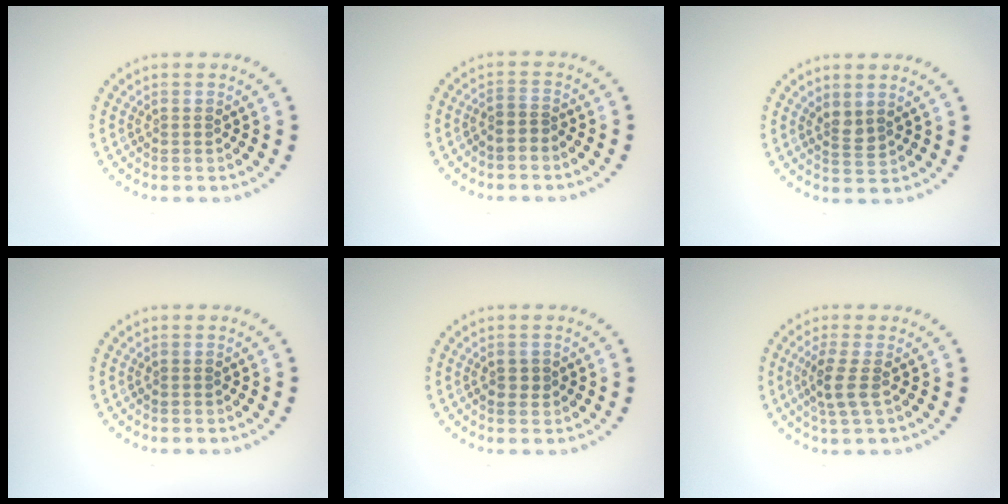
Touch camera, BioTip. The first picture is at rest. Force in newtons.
{"total": 0.9, "press": 0.7, "slide": 0.6}
{"total": 1.5, "press": 1.3, "slide": 0.8}
{"total": 0.0}
{"total": 1.2, "press": 1.2, "slide": 0.1}
{"total": 2.6, "press": 2.1, "slide": 1.5}